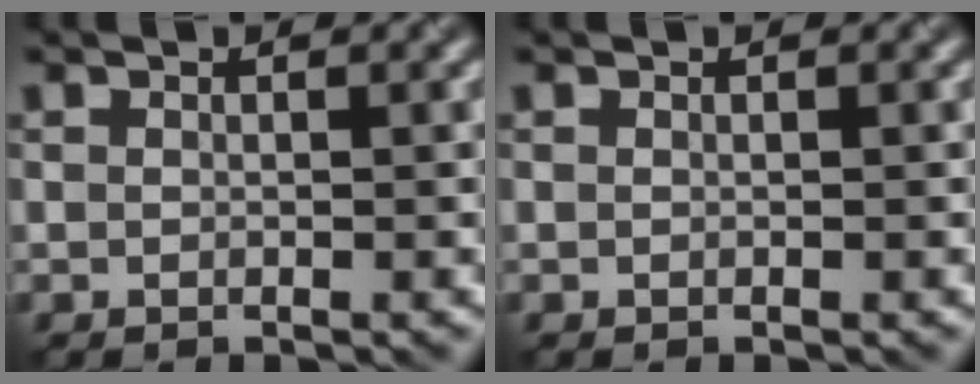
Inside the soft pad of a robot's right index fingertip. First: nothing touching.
{"total": 0.0}